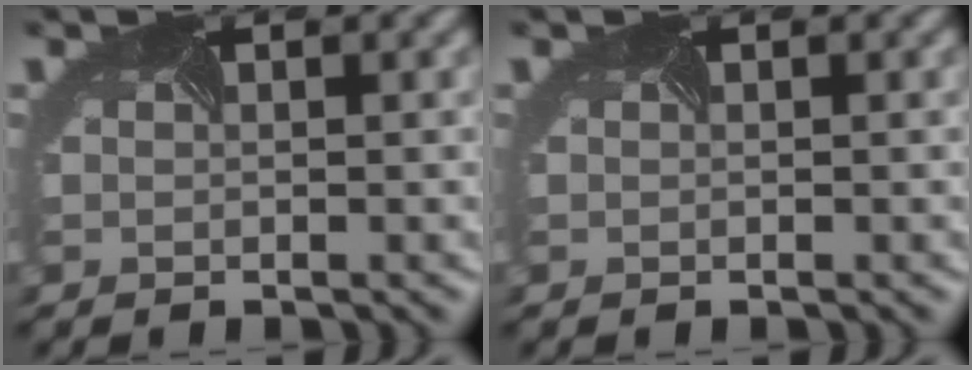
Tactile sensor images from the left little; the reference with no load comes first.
{"total": 0.0}